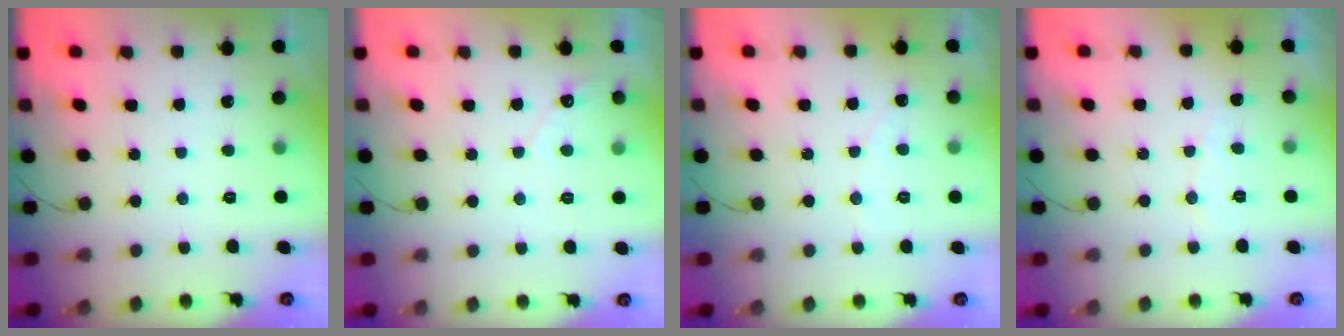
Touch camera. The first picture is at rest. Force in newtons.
{"total": 2.8, "press": 2.8, "slide": 0.2}
{"total": 2.5, "press": 2.5, "slide": 0.1}
{"total": 3.9, "press": 3.9, "slide": 0.3}